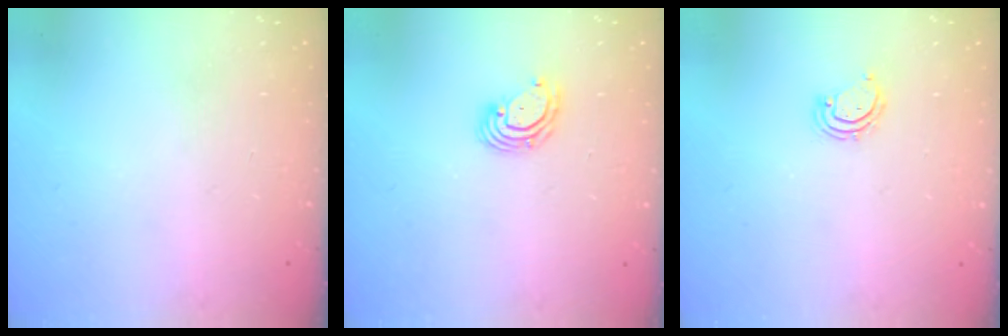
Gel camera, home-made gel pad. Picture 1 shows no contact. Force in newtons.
{"total": 5.1, "press": 5.0, "slide": 0.6}
{"total": 3.7, "press": 3.6, "slide": 0.5}